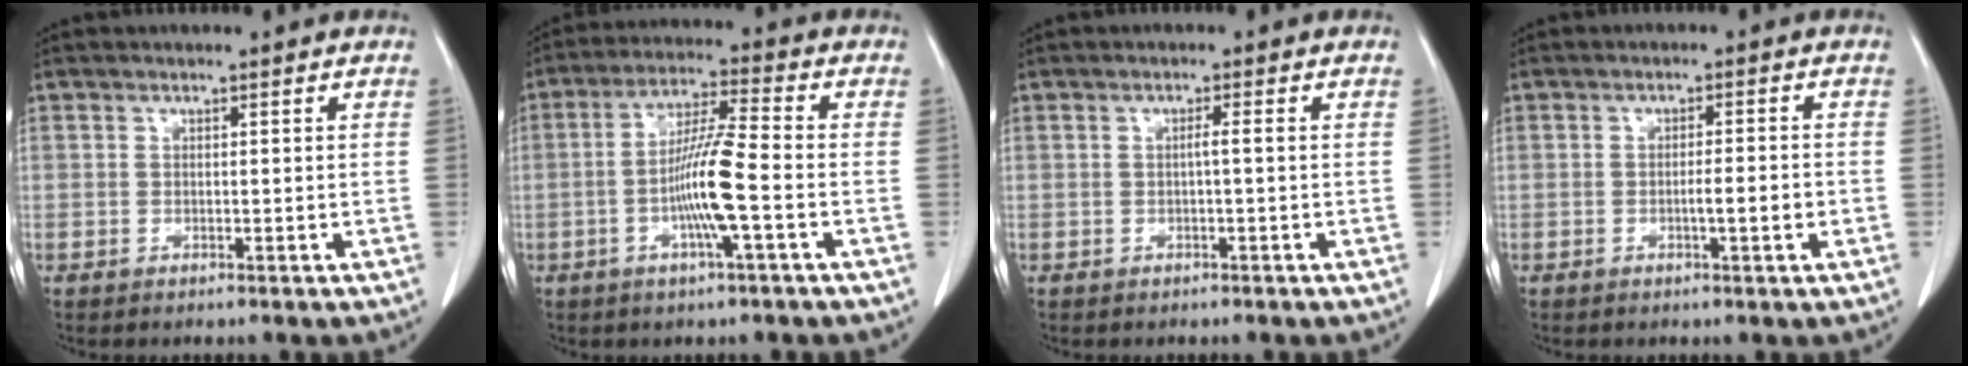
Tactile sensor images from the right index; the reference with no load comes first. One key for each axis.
{"total": 9.5, "fx": -2.4, "fy": -0.1, "fz": 9.1, "tx": -0.177, "ty": 0.000, "tz": -0.049}
{"total": 1.1, "fx": -0.2, "fy": -0.2, "fz": 1.0, "tx": -0.017, "ty": 0.003, "tz": -0.004}
{"total": 3.0, "fx": -0.9, "fy": 0.1, "fz": 2.9, "tx": -0.047, "ty": -0.001, "tz": -0.012}